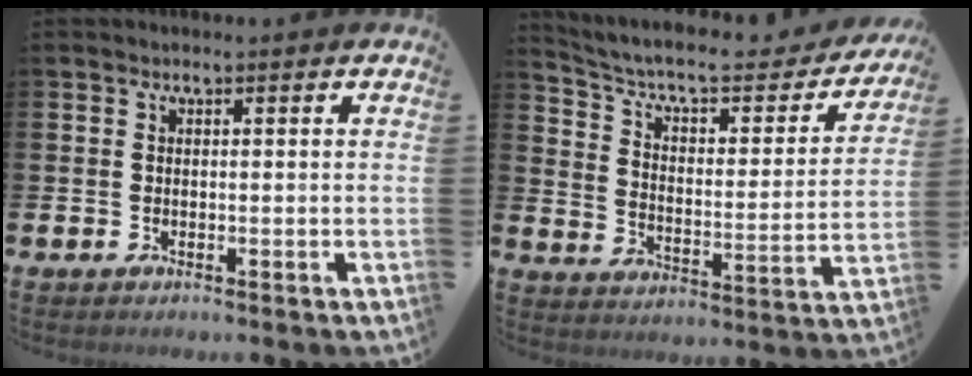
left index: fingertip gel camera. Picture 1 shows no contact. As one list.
[{"total": 7.7, "force": [6.5, 2.4, 3.4], "torque": [-0.093, -0.046, 0.106]}]